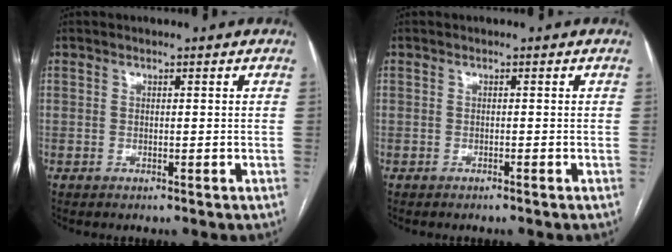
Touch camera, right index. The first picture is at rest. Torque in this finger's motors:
{"motor_torque": [-0.22, -0.09, 0.00, -0.01]}